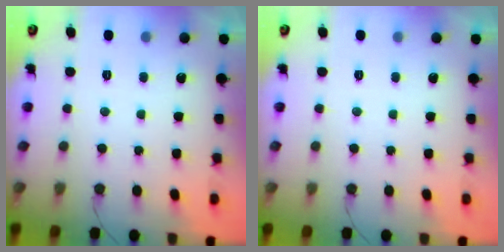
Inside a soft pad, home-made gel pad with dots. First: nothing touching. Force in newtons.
{"total": 0.0}